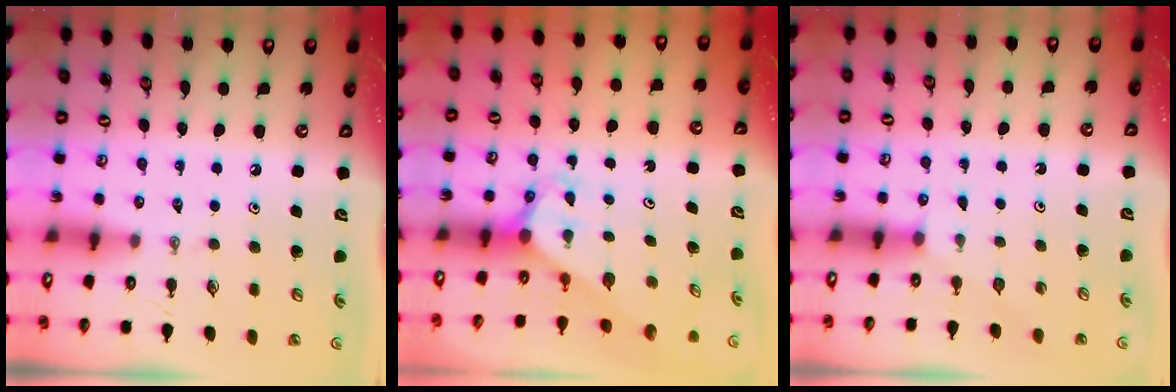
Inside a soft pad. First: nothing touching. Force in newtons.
{"total": 2.8, "press": 2.8, "slide": 0.2}
{"total": 1.7, "press": 1.7, "slide": 0.2}